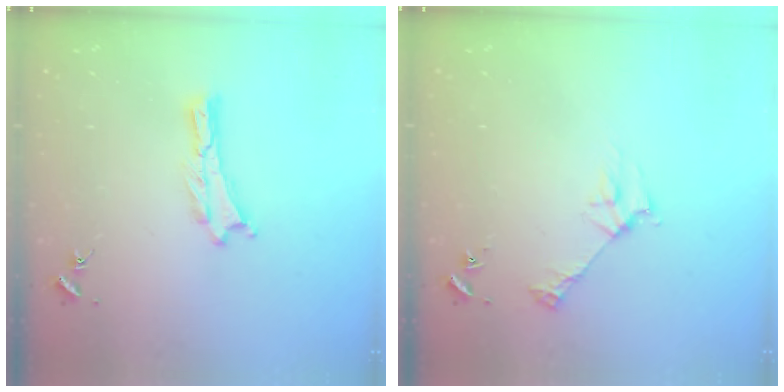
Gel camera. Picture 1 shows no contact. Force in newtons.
{"total": 2.8, "press": 2.8, "slide": 0.3}